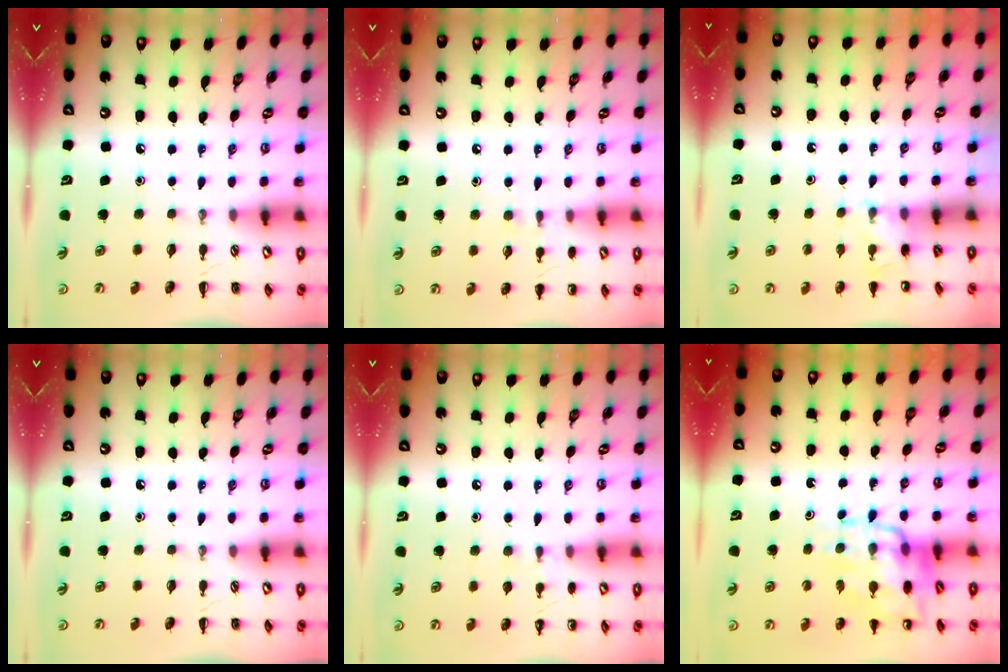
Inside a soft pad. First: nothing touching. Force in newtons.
{"total": 6.2, "press": 5.9, "slide": 1.9}
{"total": 4.2, "press": 4.0, "slide": 1.4}
{"total": 0.0}
{"total": 5.5, "press": 5.3, "slide": 1.6}
{"total": 15.2, "press": 14.8, "slide": 3.3}